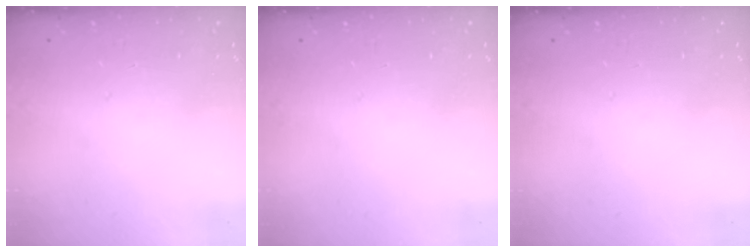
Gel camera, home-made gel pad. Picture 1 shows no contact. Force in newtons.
{"total": 0.0}
{"total": 0.0}